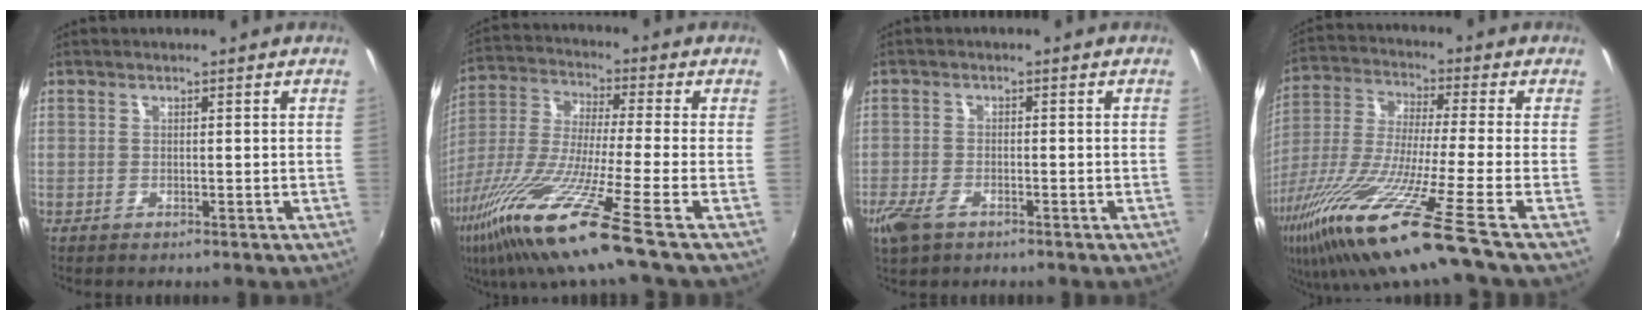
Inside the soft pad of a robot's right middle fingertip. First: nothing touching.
{"total": 18.1, "force": [-11.3, -0.9, 14.1], "torque": [-0.292, -0.048, -0.216]}
{"total": 5.2, "force": [-3.3, 2.6, 3.2], "torque": [-0.085, -0.013, -0.063]}
{"total": 19.1, "force": [-12.2, -1.3, 14.7], "torque": [-0.284, -0.062, -0.225]}